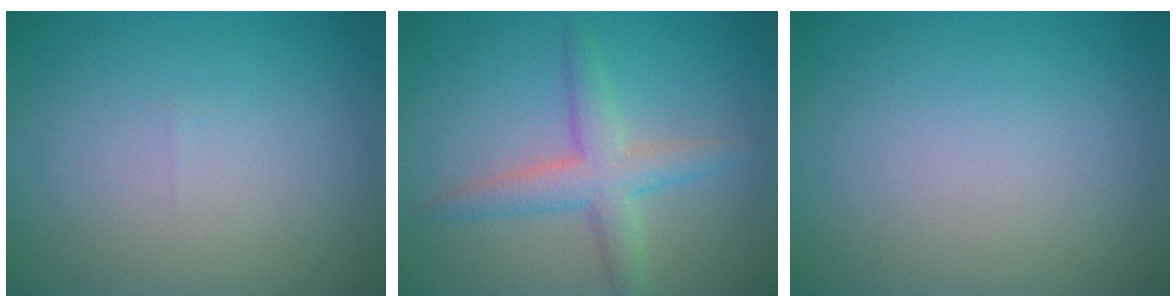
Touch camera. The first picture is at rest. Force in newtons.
{"total": 3.6, "press": 3.6, "slide": 0.2}
{"total": 0.0}